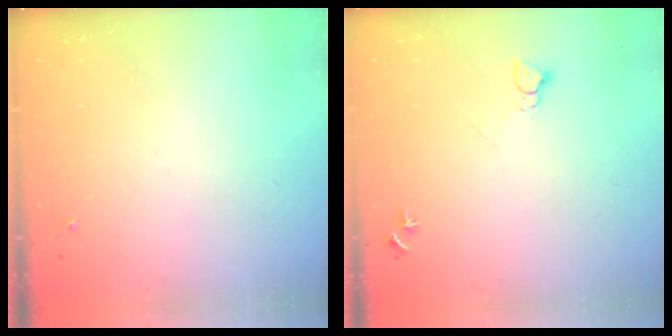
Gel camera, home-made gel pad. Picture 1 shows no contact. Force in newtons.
{"total": 4.4, "press": 4.4, "slide": 0.4}